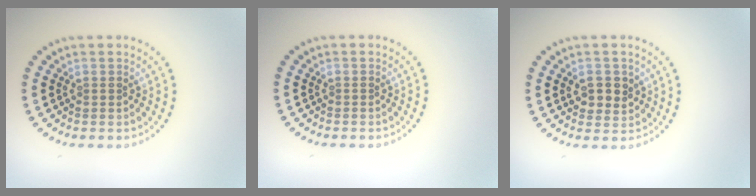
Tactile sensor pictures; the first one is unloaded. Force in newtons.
{"total": 0.0}
{"total": 2.5, "press": 2.4, "slide": 0.6}